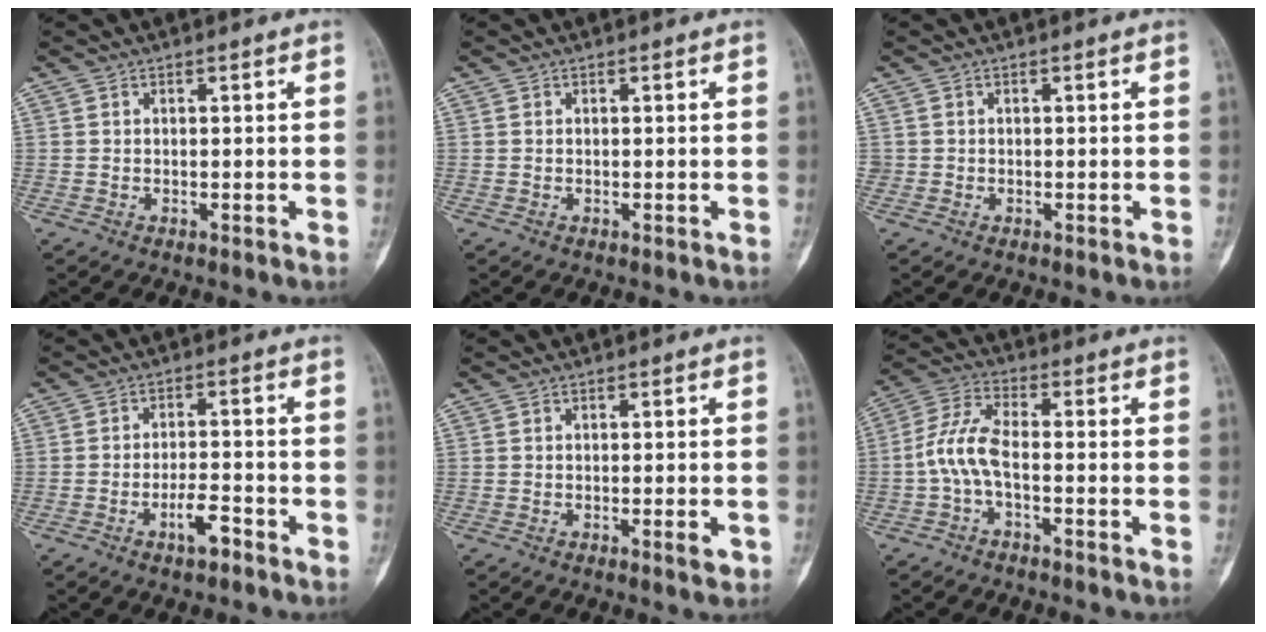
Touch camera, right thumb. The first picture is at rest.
{"total": 0.0}
{"total": 0.6, "force": [-0.1, 0.6, 0.0], "torque": [0.005, 0.005, -0.002]}
{"total": 4.6, "force": [-2.7, 1.5, 3.3], "torque": [-0.056, 0.020, -0.046]}
{"total": 2.4, "force": [-0.9, 0.6, 2.1], "torque": [-0.028, -0.001, -0.010]}
{"total": 7.2, "force": [-1.8, 2.8, 6.3], "torque": [-0.144, 0.029, -0.044]}